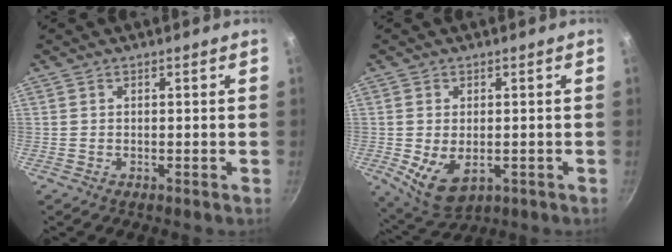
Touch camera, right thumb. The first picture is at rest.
{"total": 8.2, "force": [-1.5, 5.0, 6.3], "torque": [-0.107, -0.020, -0.011]}